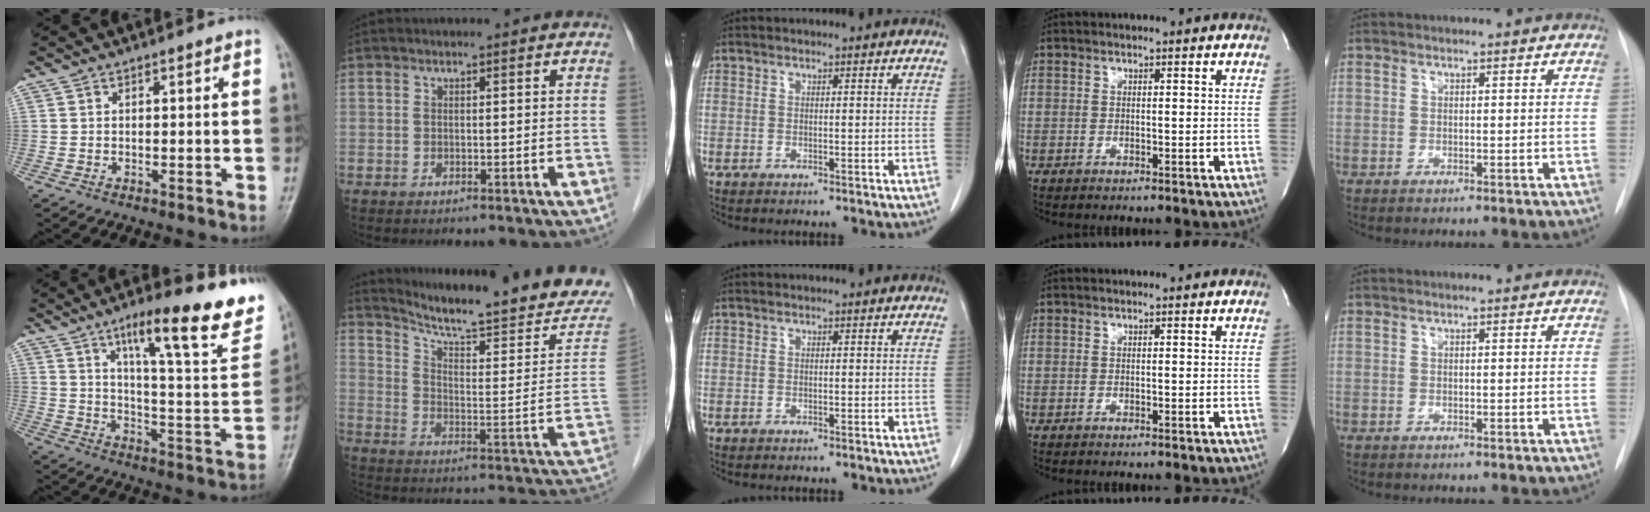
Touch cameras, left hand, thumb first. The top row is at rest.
{"thumb": {"total": 23.9, "force": [14.8, 5.1, 18.1], "torque": [-0.224, -0.058, 0.222]}, "index": {"total": 20.8, "force": [18.5, 1.6, 9.2], "torque": [-0.142, -0.050, 0.249]}}